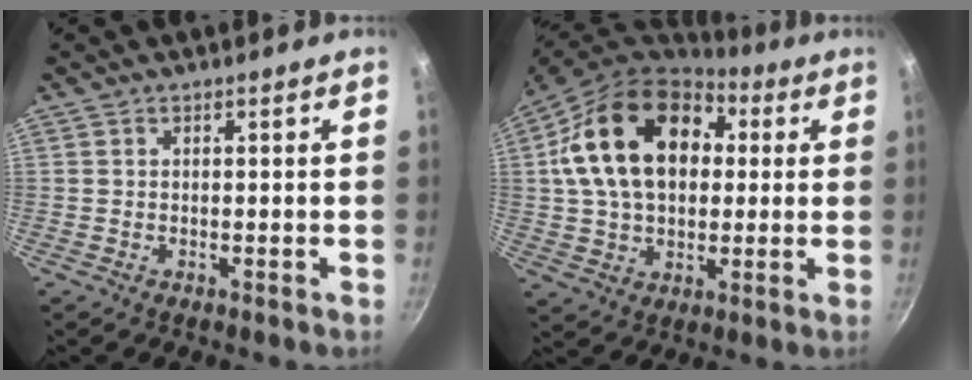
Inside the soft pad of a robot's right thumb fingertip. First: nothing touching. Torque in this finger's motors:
{"motor_torque": [-0.82, 2.56, 2.01, 0.37, 0.24]}